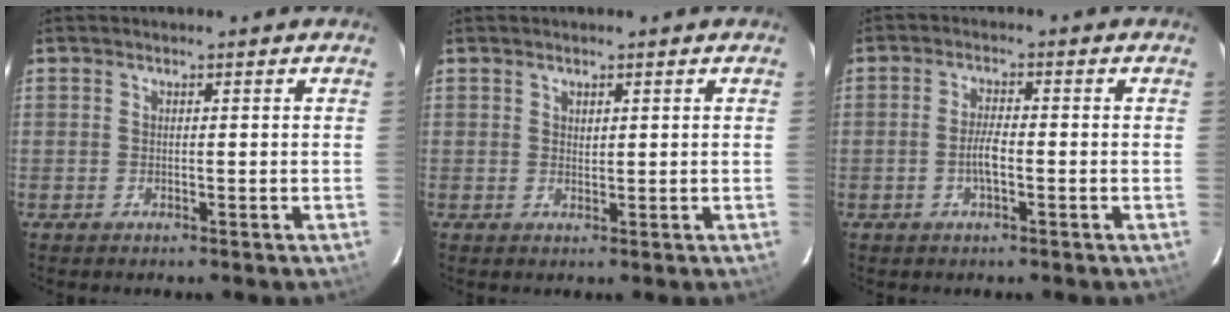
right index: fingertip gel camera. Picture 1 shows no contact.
{"total": 0.9, "force": [0.7, 0.5, 0.4], "torque": [-0.005, 0.003, 0.012]}
{"total": 3.5, "force": [-1.1, 0.9, 3.2], "torque": [-0.064, 0.004, -0.021]}